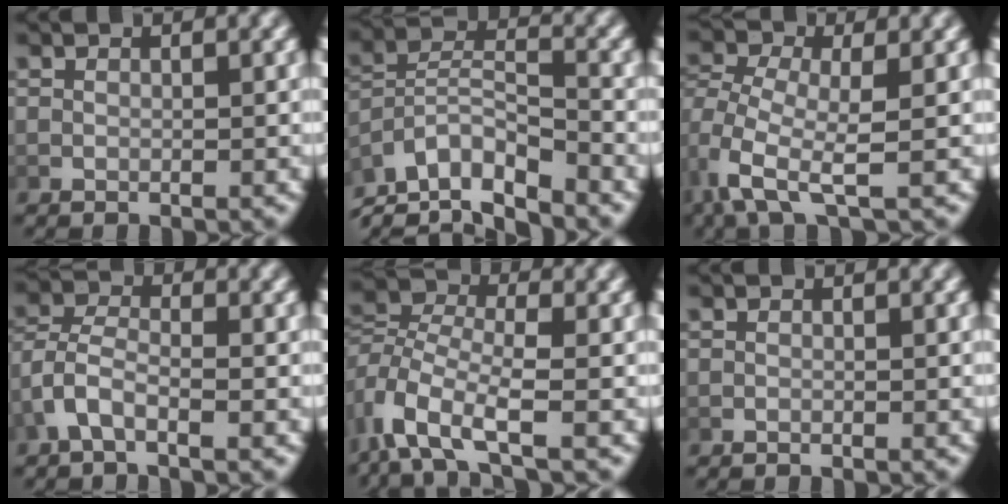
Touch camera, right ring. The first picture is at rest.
{"total": 9.8, "force": [-5.1, 6.3, 5.4], "torque": [-0.124, -0.044, -0.075]}
{"total": 4.0, "force": [-0.5, 2.1, 3.3], "torque": [-0.095, -0.031, 0.002]}
{"total": 3.1, "force": [-1.1, 1.9, 2.2], "torque": [-0.060, -0.014, -0.016]}
{"total": 5.2, "force": [-1.1, 3.1, 4.0], "torque": [-0.101, -0.023, -0.012]}
{"total": 0.0}